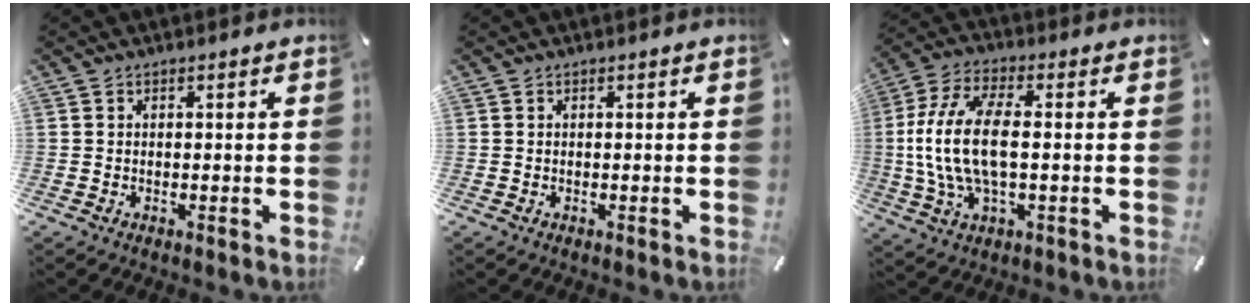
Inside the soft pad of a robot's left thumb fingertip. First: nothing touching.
{"total": 0.0}
{"total": 15.0, "force": [-0.2, 7.0, 13.2], "torque": [-0.282, -0.008, -0.003]}